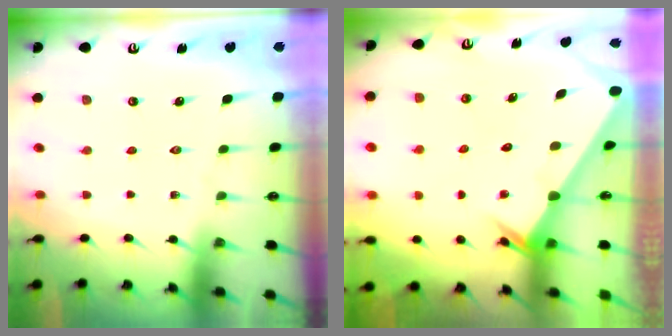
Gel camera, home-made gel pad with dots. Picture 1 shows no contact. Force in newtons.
{"total": 2.7, "press": 2.7, "slide": 0.3}